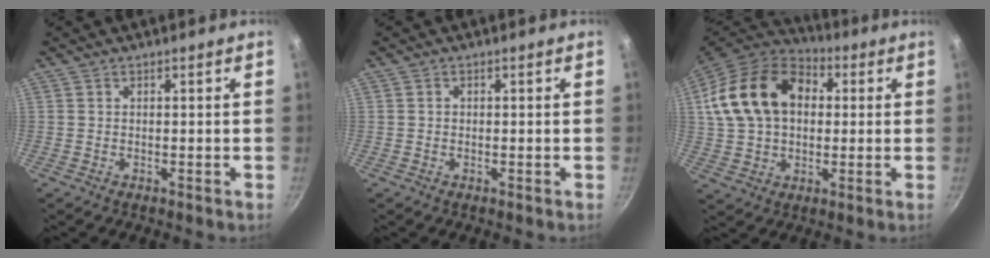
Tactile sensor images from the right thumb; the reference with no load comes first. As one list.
[{"total": 0.6, "force": [0.0, 0.6, 0.2], "torque": [-0.001, 0.003, 0.000]}, {"total": 20.6, "force": [4.1, 14.6, 14.0], "torque": [-0.240, 0.030, 0.064]}]